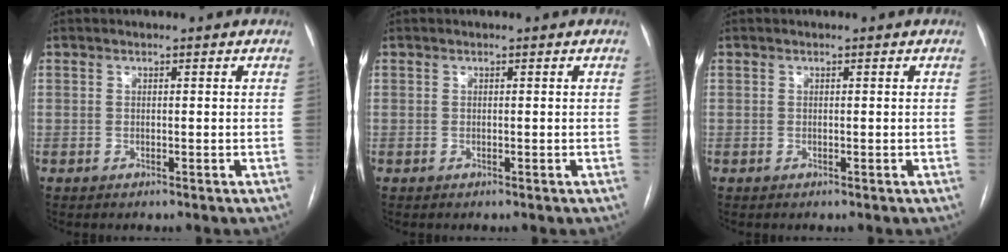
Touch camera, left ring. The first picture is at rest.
{"total": 0.0}
{"total": 0.0}